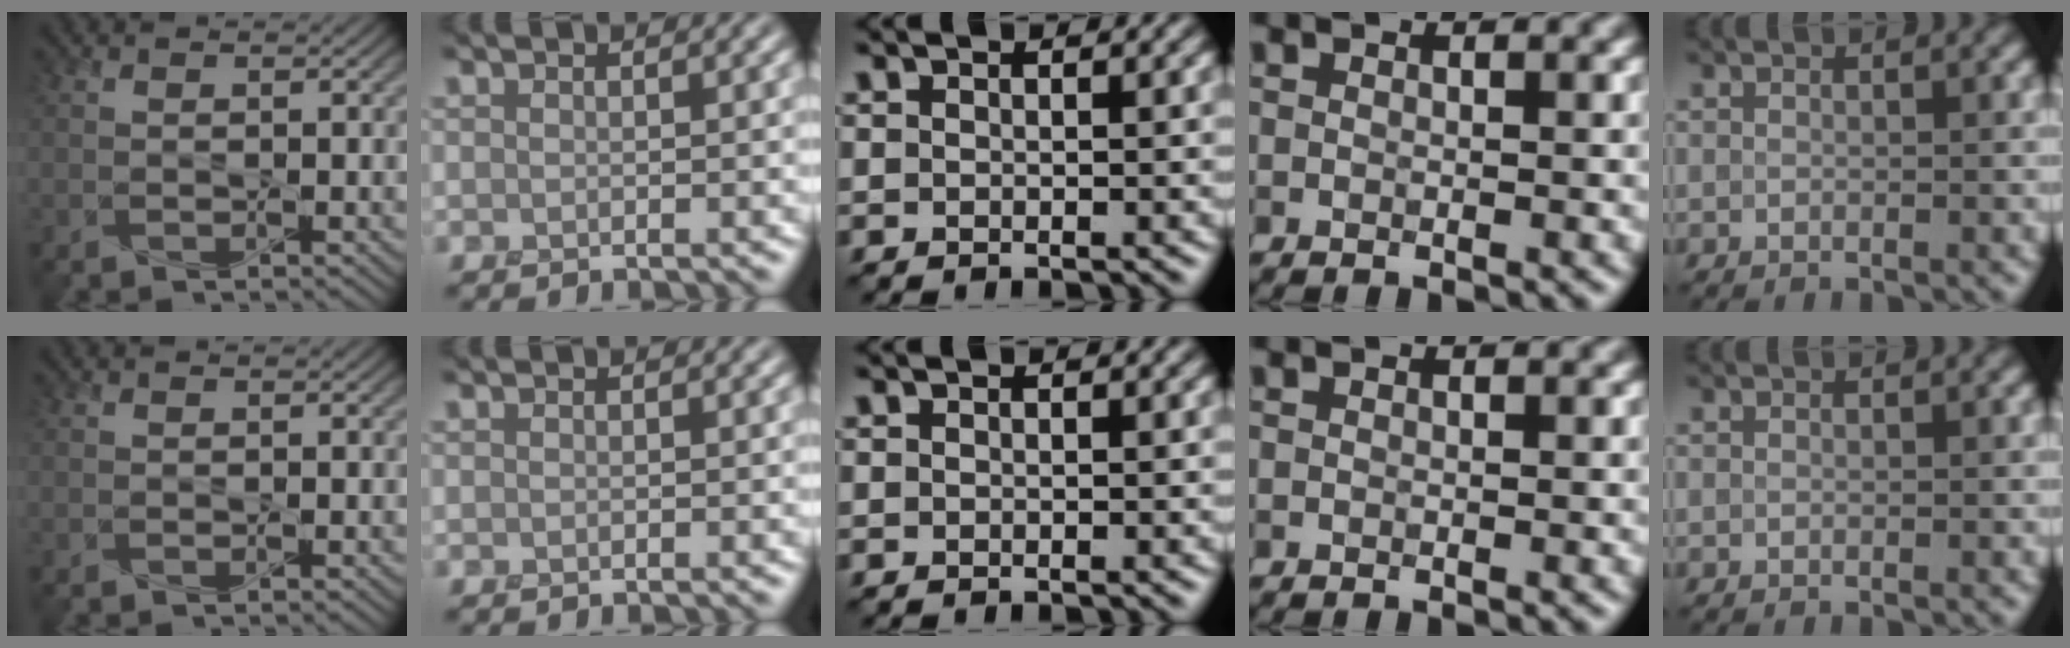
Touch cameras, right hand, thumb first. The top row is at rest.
{}